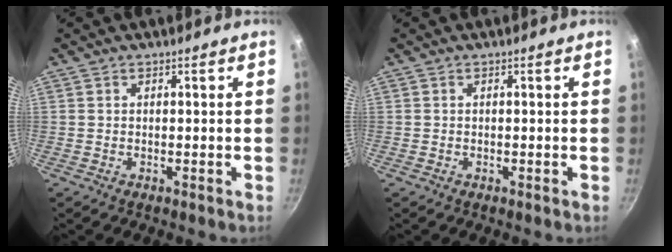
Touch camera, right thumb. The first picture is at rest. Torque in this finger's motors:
{"motor_torque": [-0.67, -0.04, 0.18, 0.03, 0.05]}